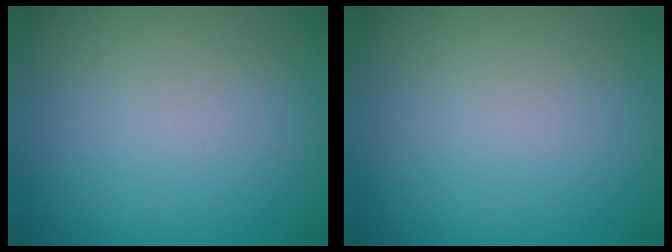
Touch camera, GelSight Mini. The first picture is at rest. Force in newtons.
{"total": 0.0}